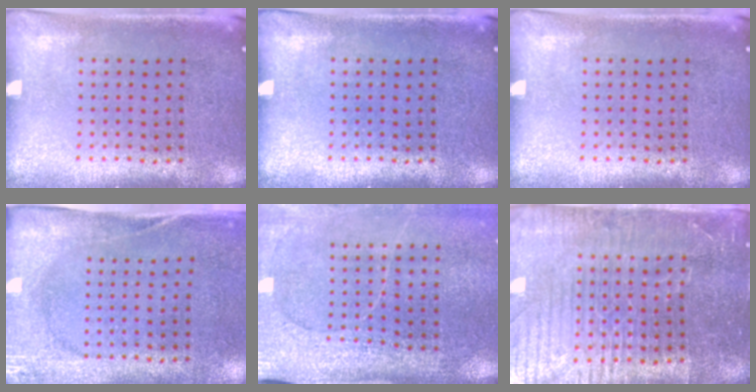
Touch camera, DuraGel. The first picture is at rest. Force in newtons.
{"total": 0.0}
{"total": 0.0}
{"total": 2.7, "press": 2.1, "slide": 1.7}
{"total": 3.0, "press": 2.8, "slide": 1.1}
{"total": 4.4, "press": 4.1, "slide": 1.5}